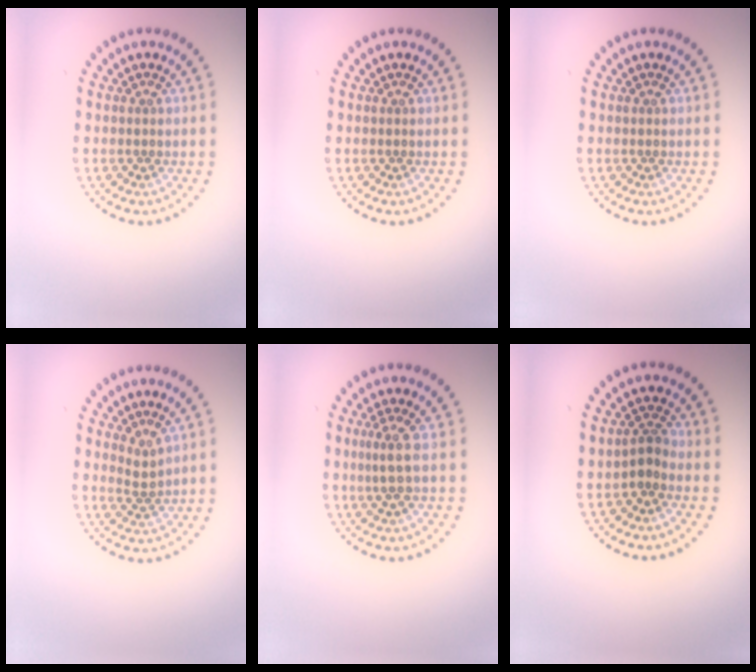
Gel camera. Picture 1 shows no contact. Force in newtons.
{"total": 0.0}
{"total": 0.0}
{"total": 1.4, "press": 1.0, "slide": 1.1}
{"total": 2.1, "press": 1.3, "slide": 1.6}
{"total": 1.6, "press": 1.3, "slide": 0.9}